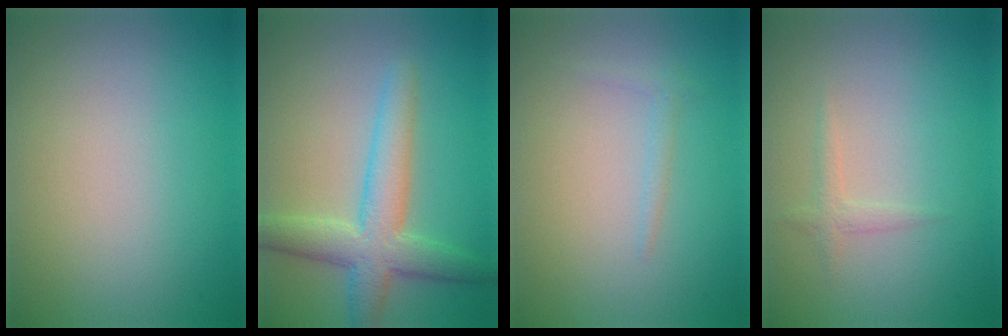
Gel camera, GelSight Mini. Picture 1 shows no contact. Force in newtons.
{"total": 5.4, "press": 5.3, "slide": 0.2}
{"total": 0.9, "press": 0.9, "slide": 0.0}
{"total": 1.1, "press": 1.1, "slide": 0.0}